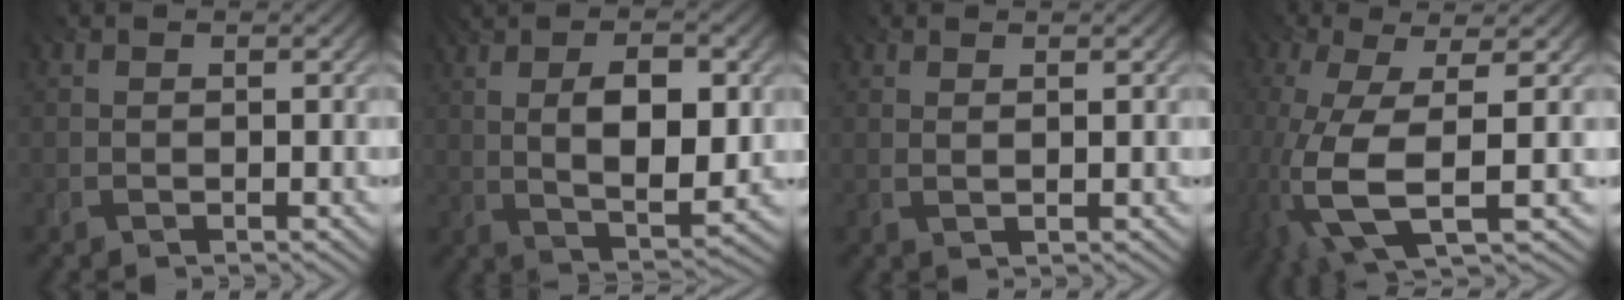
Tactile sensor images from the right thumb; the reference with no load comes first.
{"total": 9.9, "force": [1.5, 4.1, 8.9], "torque": [-0.150, -0.001, 0.020]}
{"total": 1.7, "force": [1.2, 0.2, 1.1], "torque": [-0.008, -0.007, 0.014]}
{"total": 13.2, "force": [-3.2, 5.0, 11.8], "torque": [-0.271, -0.030, -0.053]}